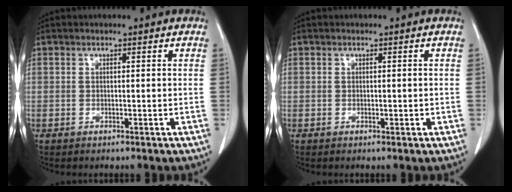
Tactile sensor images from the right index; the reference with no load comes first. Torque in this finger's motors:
{"motor_torque": [-0.29, 0.26, -0.03, 0.01]}